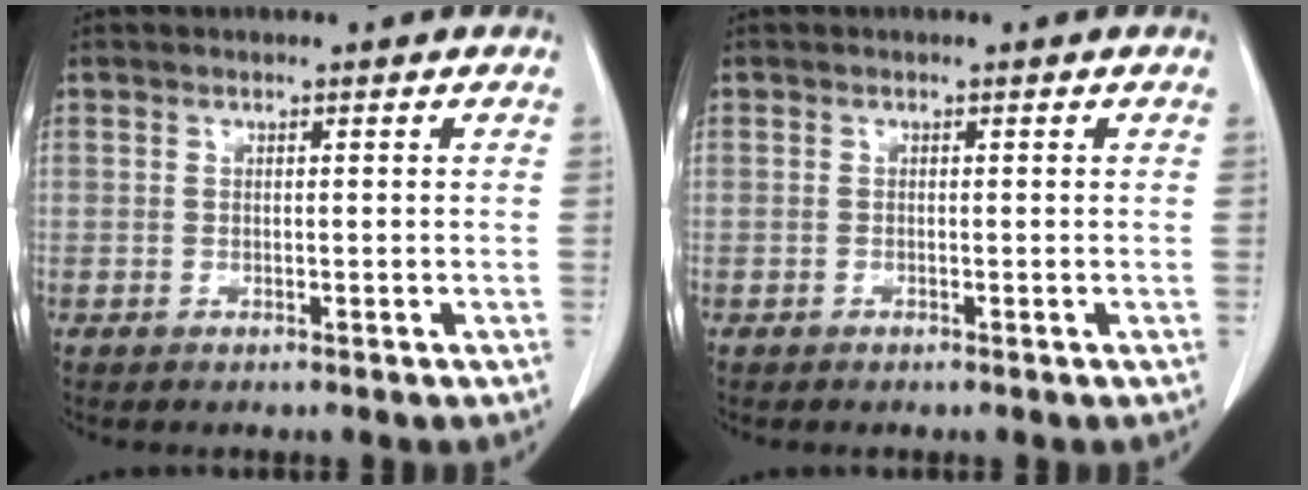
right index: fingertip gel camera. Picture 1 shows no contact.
{"total": 0.0}